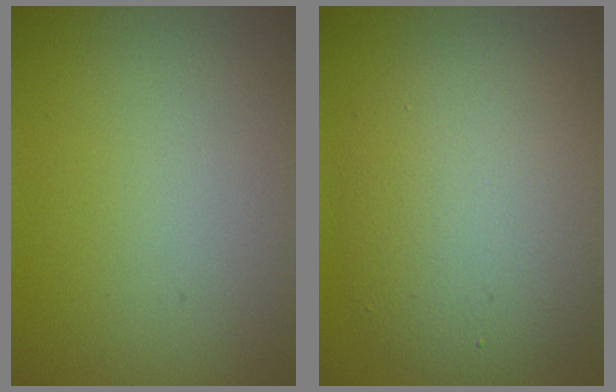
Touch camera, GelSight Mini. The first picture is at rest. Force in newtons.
{"total": 6.8, "press": 6.8, "slide": 0.5}